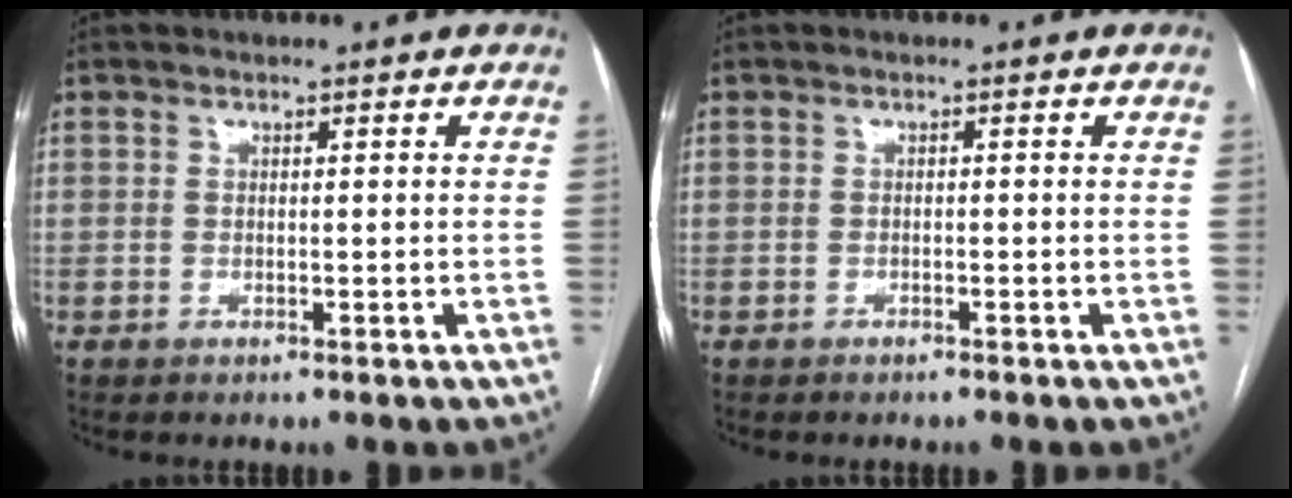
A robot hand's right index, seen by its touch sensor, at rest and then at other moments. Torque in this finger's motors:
{"motor_torque": [0.07, 0.00, 0.02, 0.01]}